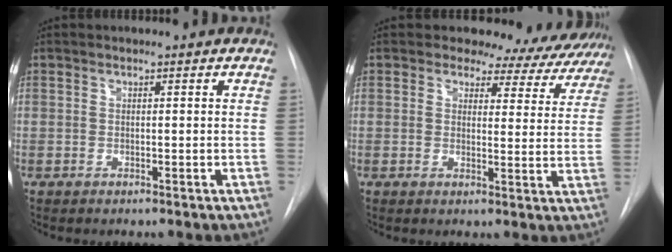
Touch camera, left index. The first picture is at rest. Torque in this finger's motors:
{"motor_torque": [0.39, -0.36, -0.09, -0.01]}